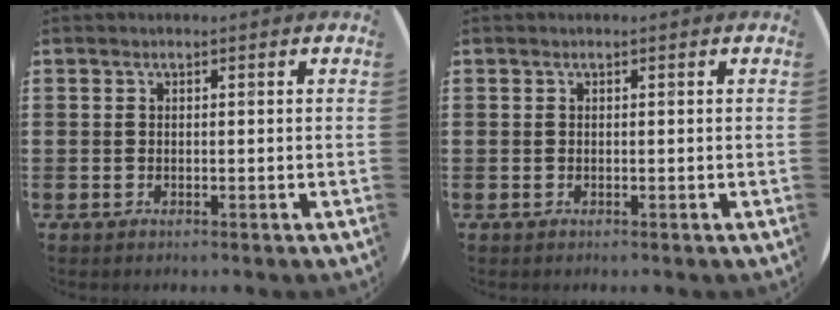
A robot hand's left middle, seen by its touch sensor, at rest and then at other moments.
{"total": 0.0}